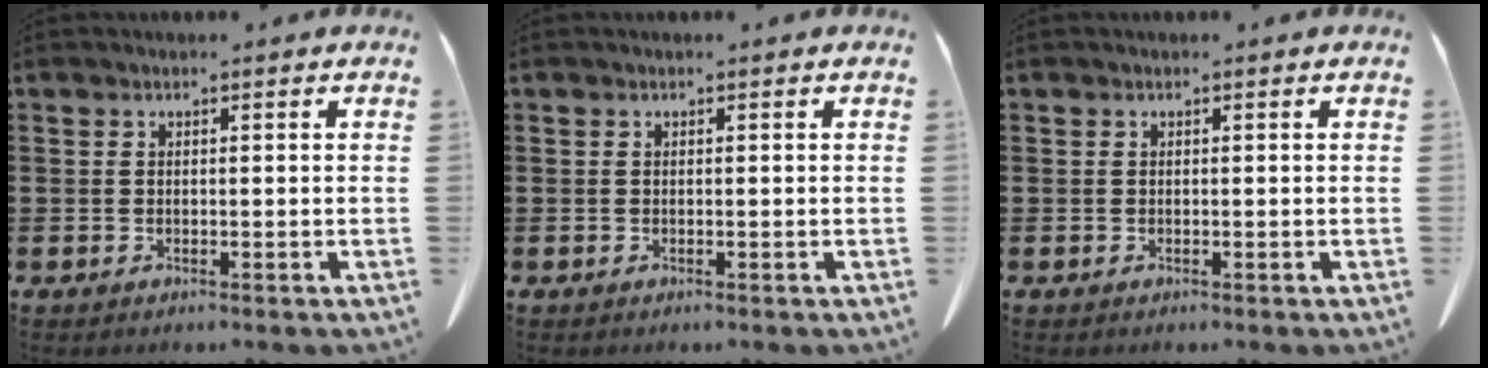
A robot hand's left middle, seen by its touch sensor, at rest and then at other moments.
{"total": 0.0}
{"total": 0.0}